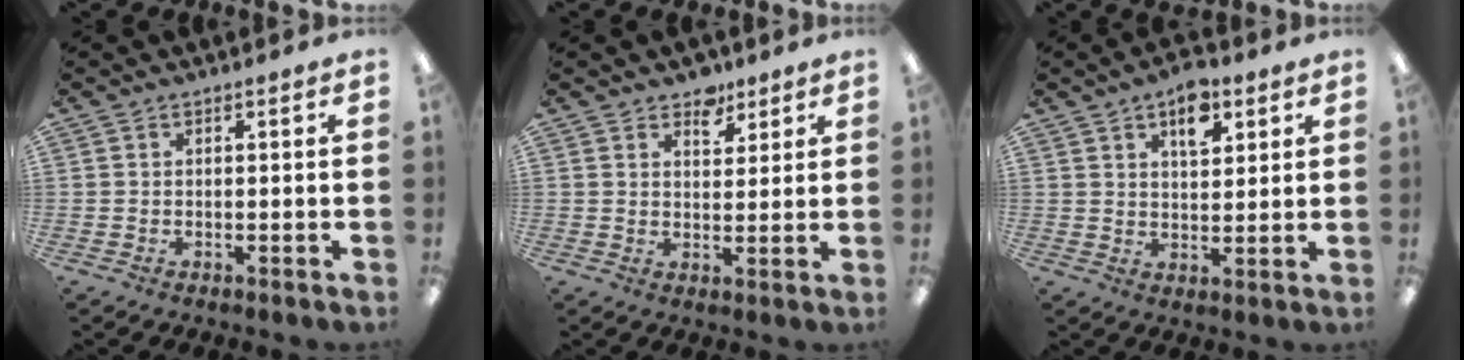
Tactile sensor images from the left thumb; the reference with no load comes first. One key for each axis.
{"total": 5.5, "fx": 4.1, "fy": 3.2, "fz": 1.7, "tx": -0.007, "ty": -0.022, "tz": 0.069}
{"total": 8.1, "fx": 4.6, "fy": 4.4, "fz": 5.0, "tx": -0.060, "ty": -0.016, "tz": 0.076}